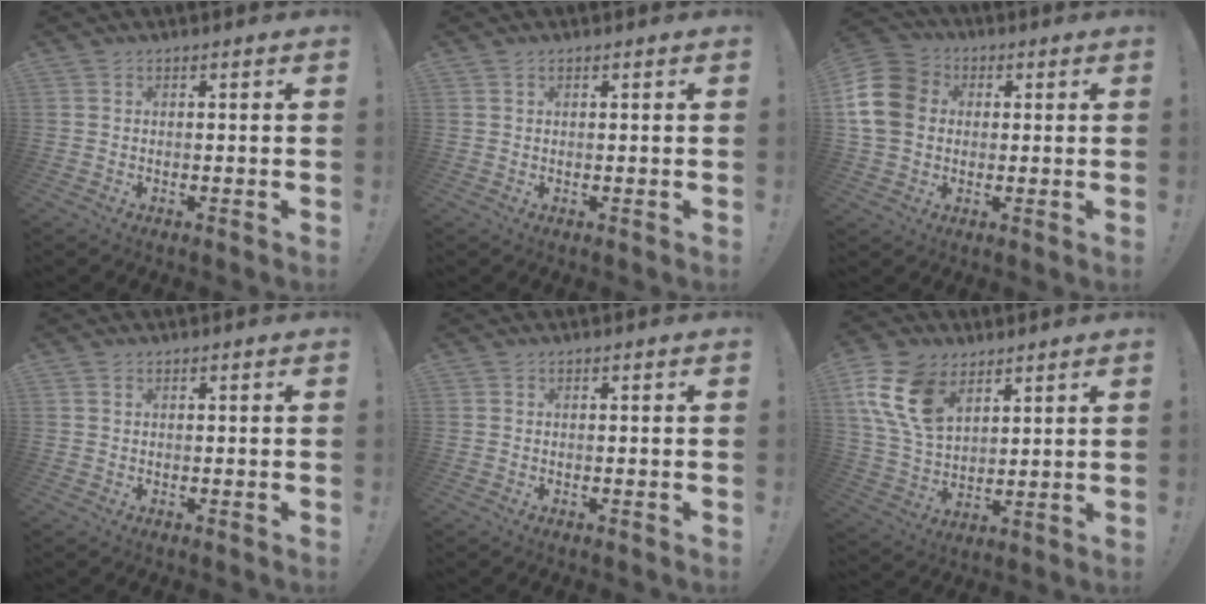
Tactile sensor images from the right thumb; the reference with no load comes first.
{"total": 0.8, "force": [0.5, 0.5, 0.4], "torque": [-0.015, 0.004, 0.011]}
{"total": 13.6, "force": [1.4, 11.2, 7.6], "torque": [-0.144, 0.011, 0.029]}
{"total": 0.7, "force": [0.5, 0.3, 0.4], "torque": [-0.003, -0.002, 0.008]}
{"total": 0.0}
{"total": 16.4, "force": [7.7, 10.8, 9.6], "torque": [-0.198, -0.027, 0.150]}